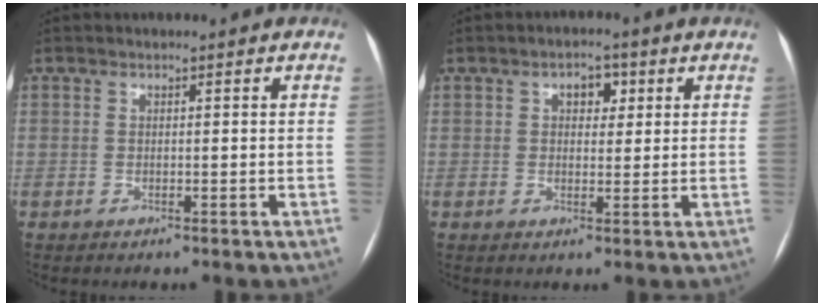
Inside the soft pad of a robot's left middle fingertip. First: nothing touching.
{"total": 3.4, "force": [1.3, 2.0, 2.3], "torque": [-0.033, 0.012, 0.019]}